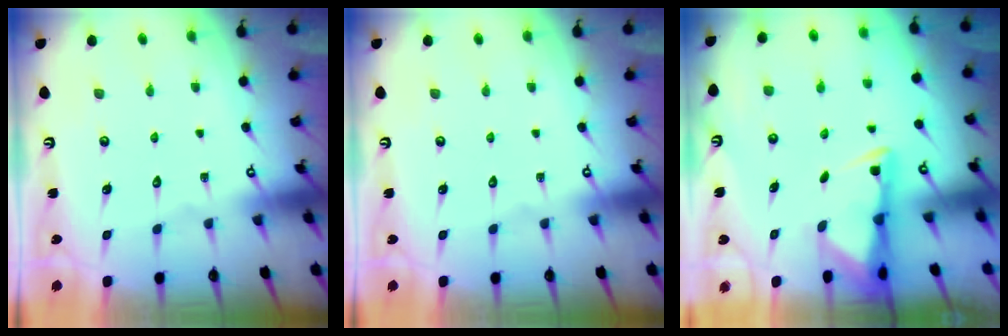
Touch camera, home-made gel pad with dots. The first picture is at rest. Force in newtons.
{"total": 0.0}
{"total": 3.0, "press": 2.9, "slide": 0.6}